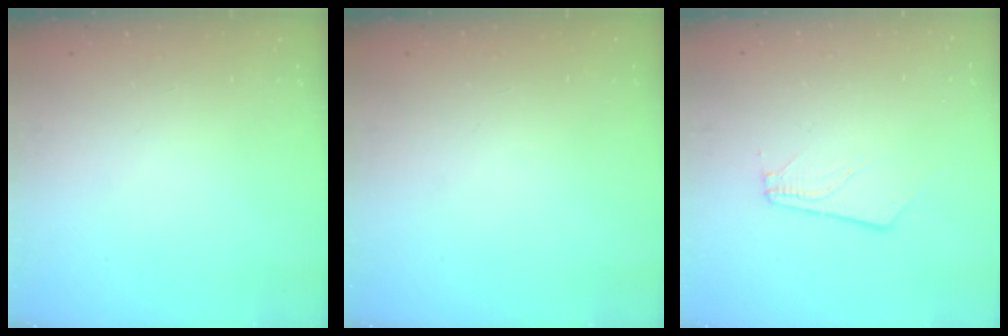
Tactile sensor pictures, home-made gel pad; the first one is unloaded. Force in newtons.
{"total": 0.0}
{"total": 4.9, "press": 4.9, "slide": 0.7}